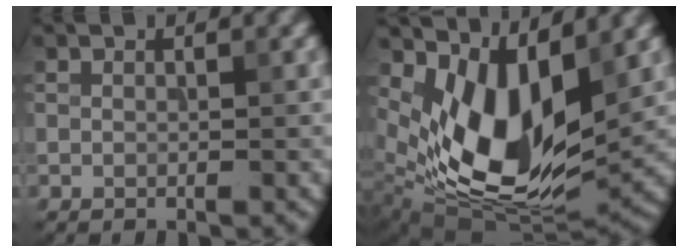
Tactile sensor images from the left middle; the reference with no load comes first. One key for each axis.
{"total": 11.0, "fx": 2.1, "fy": 6.0, "fz": 8.9, "tx": -0.168, "ty": -0.029, "tz": 0.045}